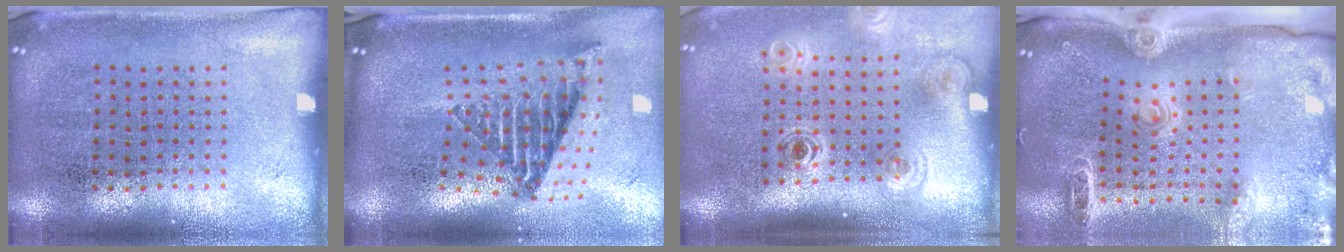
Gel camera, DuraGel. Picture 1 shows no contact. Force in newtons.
{"total": 2.6, "press": 1.7, "slide": 1.9}
{"total": 1.9, "press": 1.3, "slide": 1.4}
{"total": 2.2, "press": 1.8, "slide": 1.2}